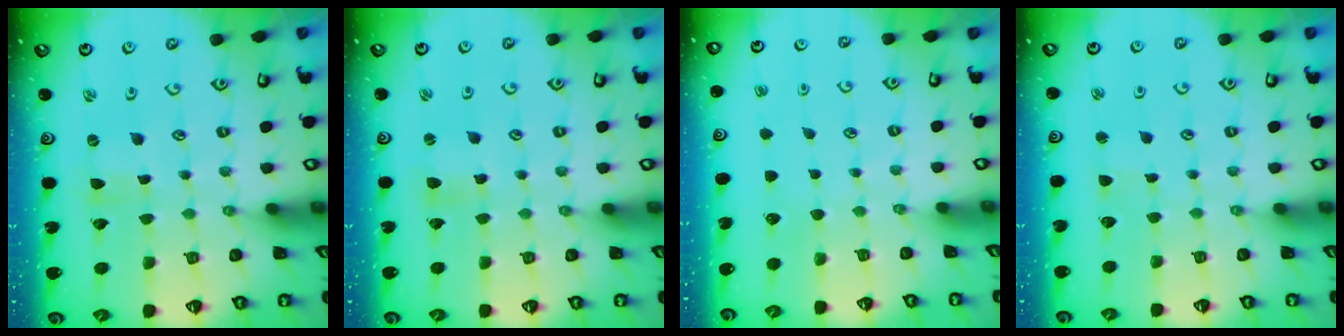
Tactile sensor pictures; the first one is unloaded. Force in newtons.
{"total": 2.2, "press": 2.2, "slide": 0.3}
{"total": 0.0}
{"total": 1.3, "press": 1.3, "slide": 0.2}